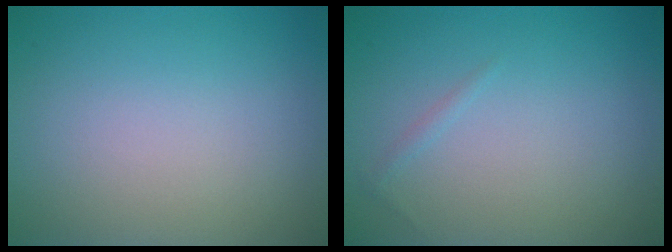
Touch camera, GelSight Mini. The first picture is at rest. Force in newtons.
{"total": 0.5, "press": 0.5, "slide": 0.0}